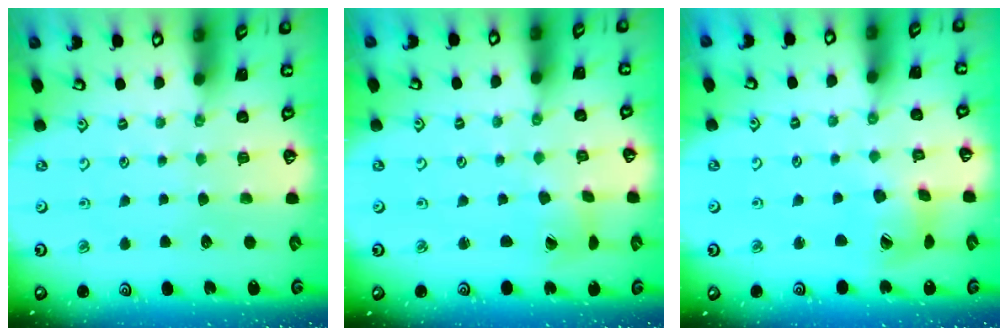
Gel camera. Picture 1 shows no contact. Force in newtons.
{"total": 1.4, "press": 1.4, "slide": 0.2}
{"total": 9.2, "press": 9.1, "slide": 1.2}